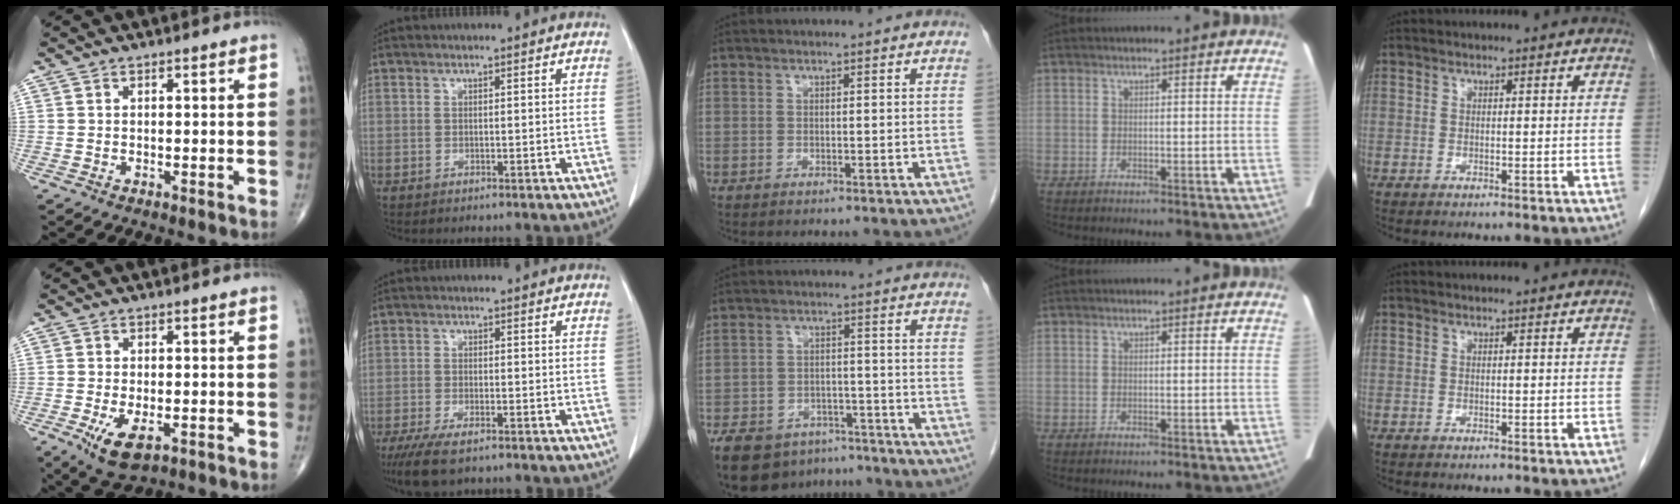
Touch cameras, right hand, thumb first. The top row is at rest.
{"thumb": {"total": 6.7, "force": [-2.5, 3.2, 5.4], "torque": [-0.098, -0.006, -0.034]}, "index": {"total": 6.6, "force": [-4.9, 1.5, 4.1], "torque": [-0.073, -0.016, -0.082]}, "middle": {"total": 14.9, "force": [-11.3, 7.9, 5.6], "torque": [-0.113, 0.006, -0.155]}}